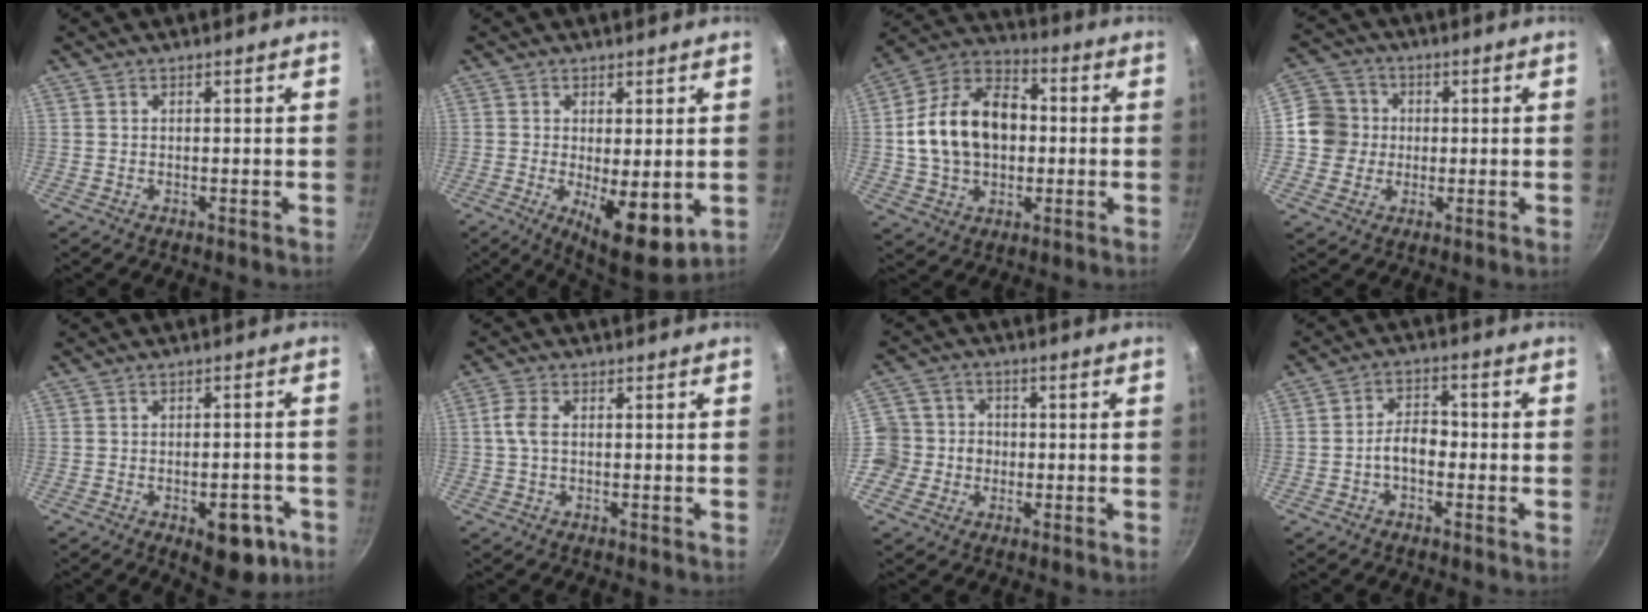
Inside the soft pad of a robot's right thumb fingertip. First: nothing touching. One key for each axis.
{"total": 9.7, "fx": -1.2, "fy": 3.5, "fz": 9.0, "tx": -0.118, "ty": -0.018, "tz": -0.006}
{"total": 18.2, "fx": 0.3, "fy": 13.1, "fz": 12.7, "tx": -0.194, "ty": 0.034, "tz": -0.003}
{"total": 7.9, "fx": 0.1, "fy": 7.6, "fz": 2.2, "tx": -0.001, "ty": 0.016, "tz": -0.016}
{"total": 9.4, "fx": -4.0, "fy": 4.8, "fz": 7.0, "tx": -0.050, "ty": 0.021, "tz": -0.041}
{"total": 3.5, "fx": 0.1, "fy": 2.0, "fz": 2.9, "tx": -0.068, "ty": 0.008, "tz": -0.002}
{"total": 7.9, "fx": -1.5, "fy": 7.4, "fz": 2.2, "tx": -0.005, "ty": 0.019, "tz": -0.045}
{"total": 5.2, "fx": -1.6, "fy": 3.2, "fz": 3.7, "tx": -0.043, "ty": 0.028, "tz": -0.035}